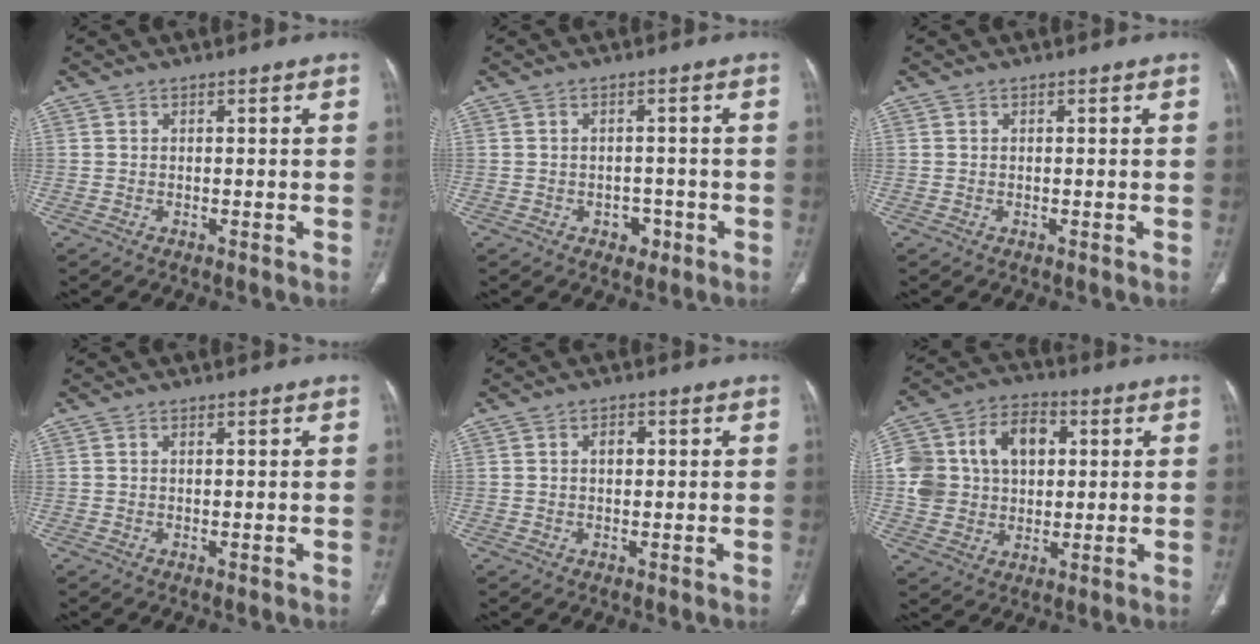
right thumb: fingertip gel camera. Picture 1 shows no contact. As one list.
[{"total": 2.9, "force": [-1.4, 2.2, 1.3], "torque": [-0.004, 0.008, -0.015]}, {"total": 0.0}, {"total": 0.5, "force": [0.1, 0.1, 0.5], "torque": [-0.015, -0.003, 0.004]}, {"total": 2.3, "force": [0.4, 1.5, 1.6], "torque": [-0.022, 0.006, 0.006]}, {"total": 17.3, "force": [3.0, 13.0, 11.0], "torque": [-0.189, 0.024, 0.056]}]